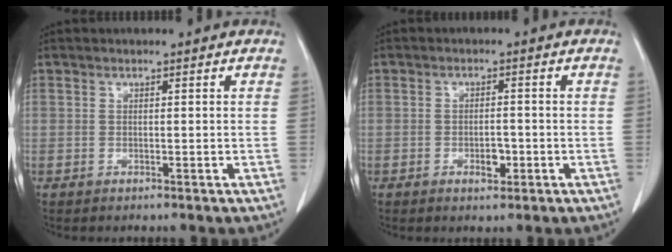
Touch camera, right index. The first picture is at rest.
{"total": 2.6, "force": [-1.1, 1.2, 2.1], "torque": [-0.036, 0.003, -0.012]}